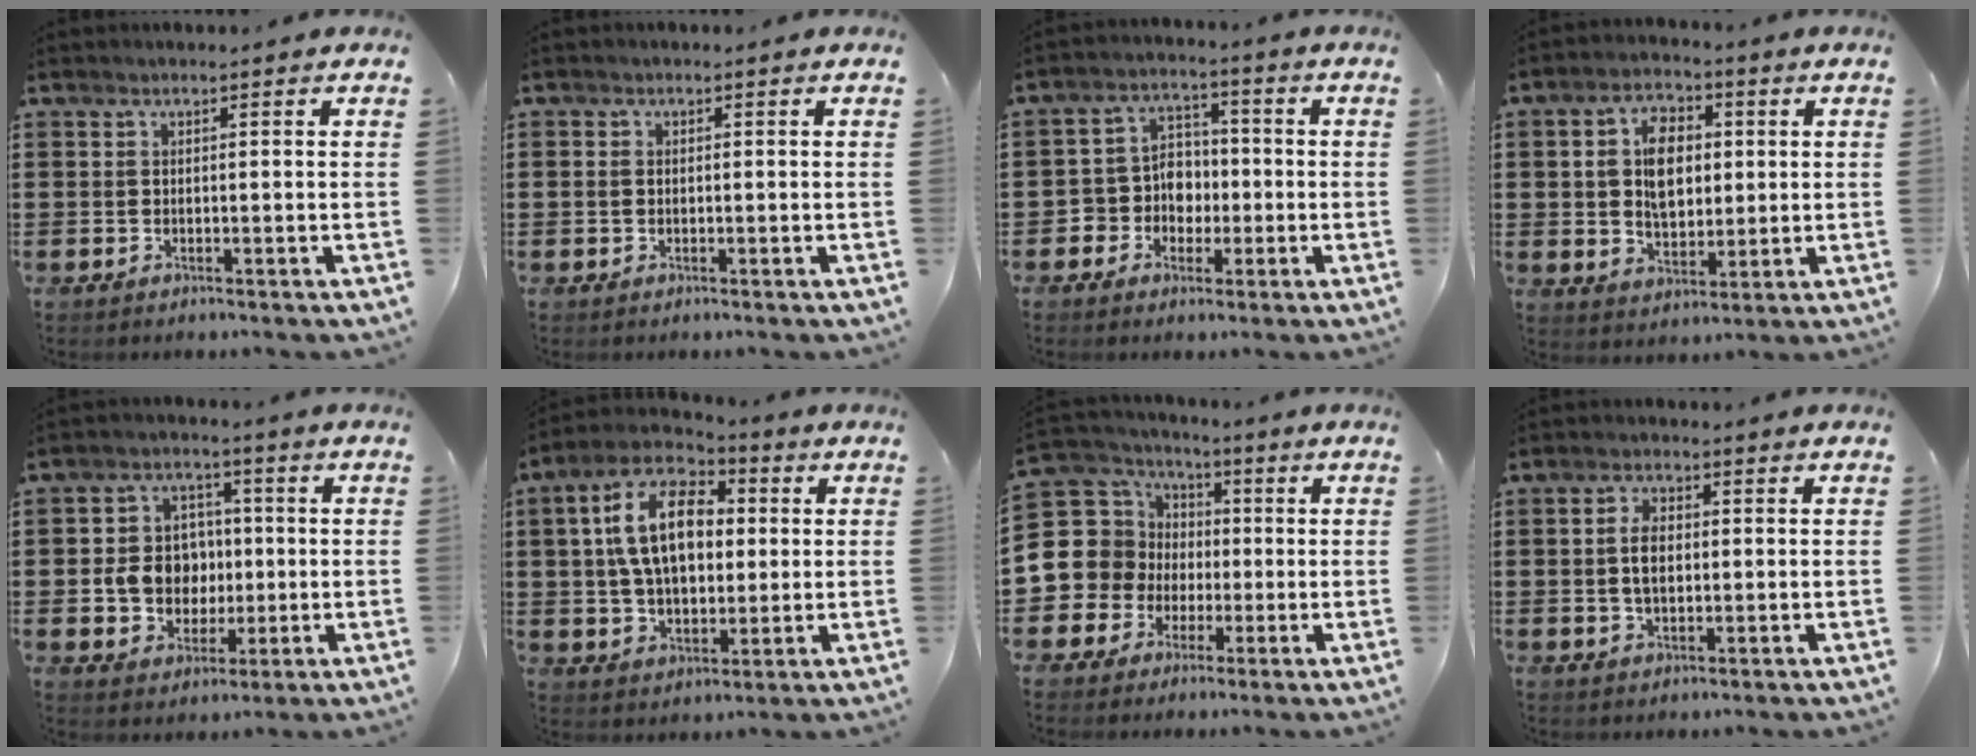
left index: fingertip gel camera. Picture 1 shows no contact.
{"total": 0.8, "force": [-0.2, 0.8, 0.2], "torque": [-0.006, 0.004, -0.004]}
{"total": 4.7, "force": [-1.6, 4.3, 1.1], "torque": [-0.038, 0.013, -0.034]}
{"total": 7.7, "force": [1.4, 5.1, 5.6], "torque": [-0.112, 0.012, 0.018]}
{"total": 7.8, "force": [0.0, 6.9, 3.7], "torque": [-0.087, 0.018, 0.000]}
{"total": 12.9, "force": [2.6, 7.9, 9.8], "torque": [-0.215, 0.015, 0.042]}
{"total": 11.2, "force": [-0.8, 10.9, 2.4], "torque": [-0.118, -0.001, -0.012]}
{"total": 4.1, "force": [0.3, 2.3, 3.4], "torque": [-0.083, 0.004, -0.001]}